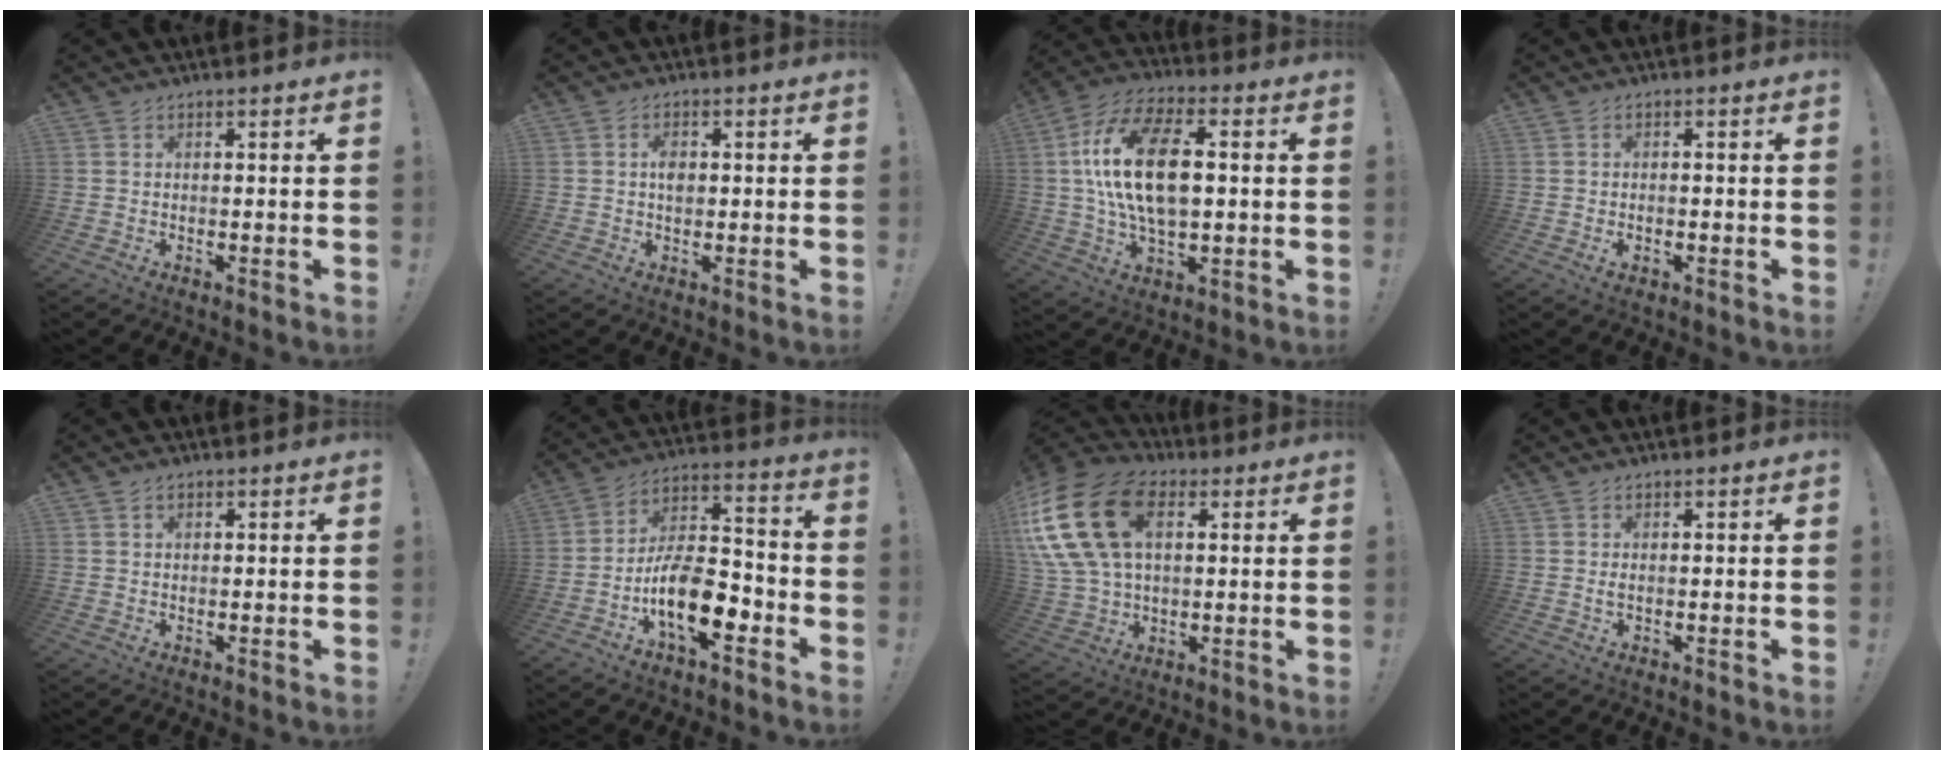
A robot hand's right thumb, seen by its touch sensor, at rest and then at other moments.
{"total": 3.1, "force": [0.2, 2.1, 2.3], "torque": [-0.029, 0.000, -0.002]}
{"total": 19.4, "force": [2.3, 10.8, 16.0], "torque": [-0.286, 0.007, 0.034]}
{"total": 1.5, "force": [-0.7, 0.6, 1.1], "torque": [-0.014, 0.001, -0.013]}
{"total": 1.1, "force": [0.6, 0.8, 0.5], "torque": [-0.009, 0.001, 0.012]}
{"total": 15.5, "force": [-7.2, 7.5, 11.5], "torque": [-0.207, 0.033, -0.116]}
{"total": 24.3, "force": [6.9, 16.1, 16.7], "torque": [-0.323, -0.012, 0.130]}
{"total": 0.9, "force": [0.1, 0.2, 0.9], "torque": [-0.018, 0.002, 0.001]}